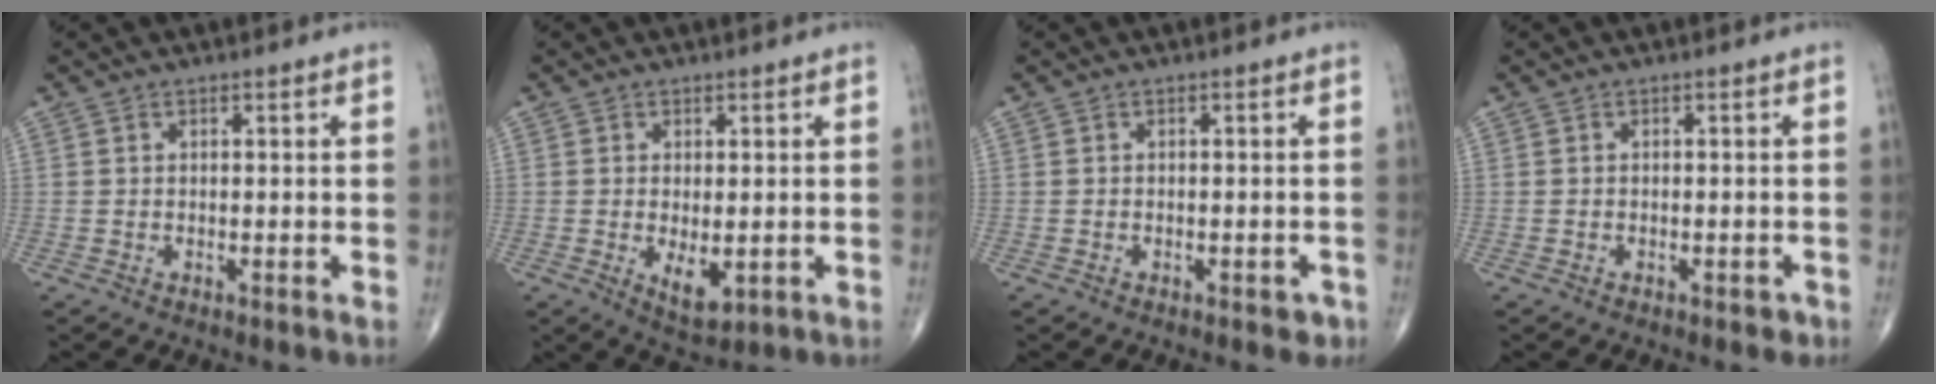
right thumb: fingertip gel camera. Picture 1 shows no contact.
{"total": 5.2, "force": [-0.9, 2.5, 4.5], "torque": [-0.067, -0.014, -0.005]}
{"total": 1.8, "force": [-1.0, 1.0, 1.1], "torque": [-0.007, 0.005, -0.010]}
{"total": 1.2, "force": [-0.7, 0.7, 0.7], "torque": [-0.006, 0.003, -0.008]}